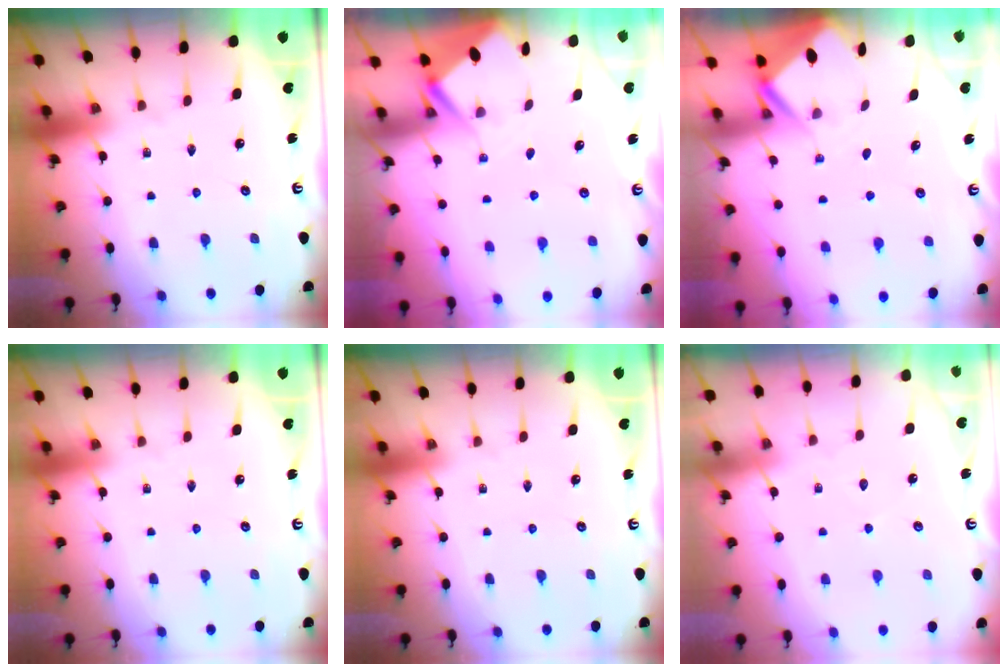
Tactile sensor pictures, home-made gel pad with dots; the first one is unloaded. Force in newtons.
{"total": 2.9, "press": 2.8, "slide": 0.3}
{"total": 2.6, "press": 2.6, "slide": 0.1}
{"total": 0.0}
{"total": 0.0}
{"total": 2.3, "press": 2.3, "slide": 0.3}